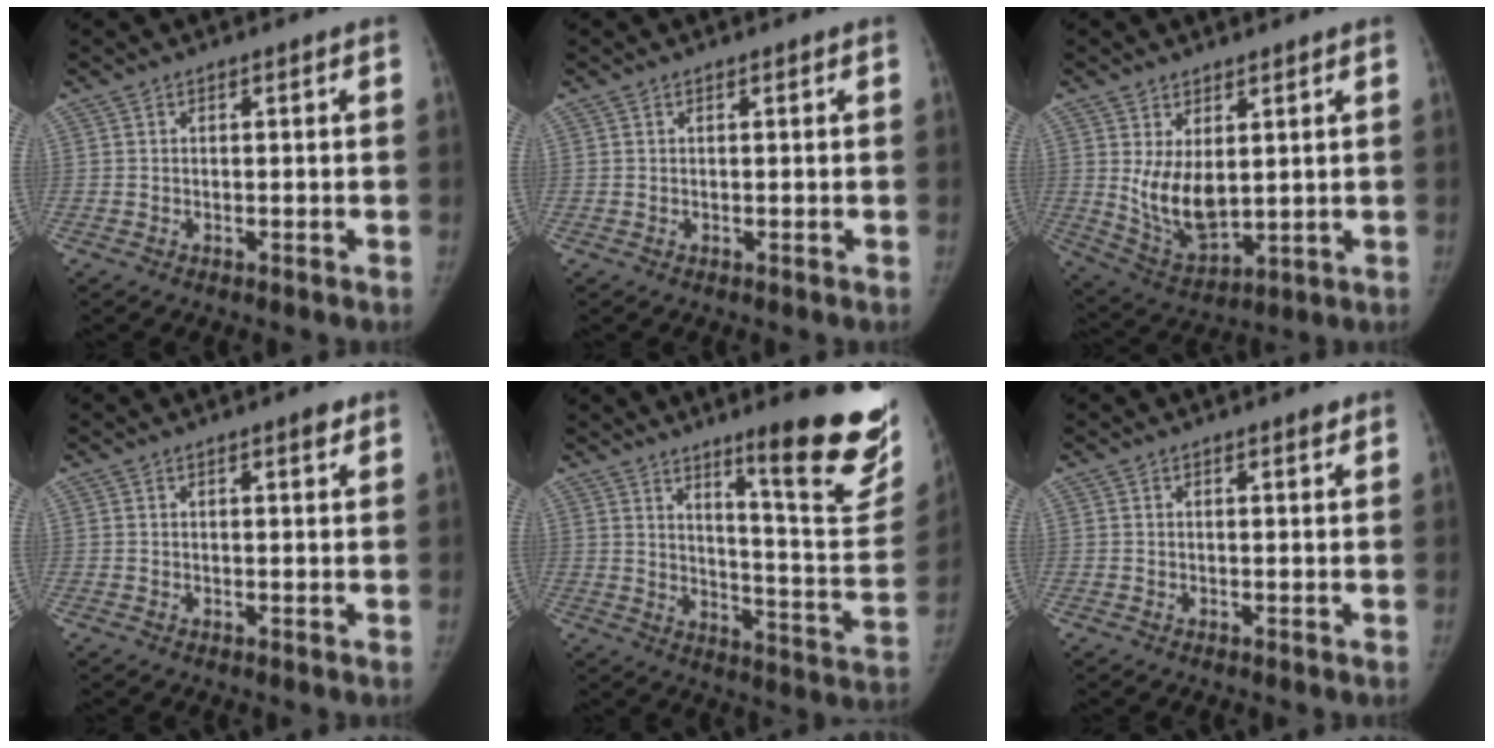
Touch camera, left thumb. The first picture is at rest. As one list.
[{"total": 0.0}, {"total": 10.1, "force": [1.9, 5.8, 8.0], "torque": [-0.127, -0.029, 0.057]}, {"total": 1.7, "force": [1.1, 0.5, 1.2], "torque": [-0.013, -0.005, 0.016]}, {"total": 21.6, "force": [13.6, 3.5, 16.4], "torque": [-0.178, -0.094, 0.197]}, {"total": 1.2, "force": [0.8, 0.3, 0.7], "torque": [-0.007, -0.004, 0.012]}]